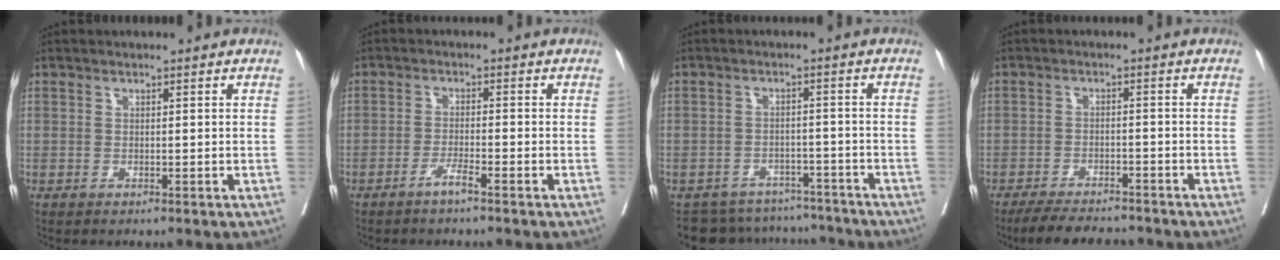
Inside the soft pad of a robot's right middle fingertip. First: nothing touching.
{"total": 2.5, "force": [-1.8, -0.3, 1.6], "torque": [-0.032, -0.002, -0.036]}
{"total": 10.4, "force": [-9.7, 3.8, 0.3], "torque": [0.000, 0.021, -0.123]}
{"total": 7.7, "force": [-7.0, 1.9, 2.6], "torque": [-0.037, -0.010, -0.109]}